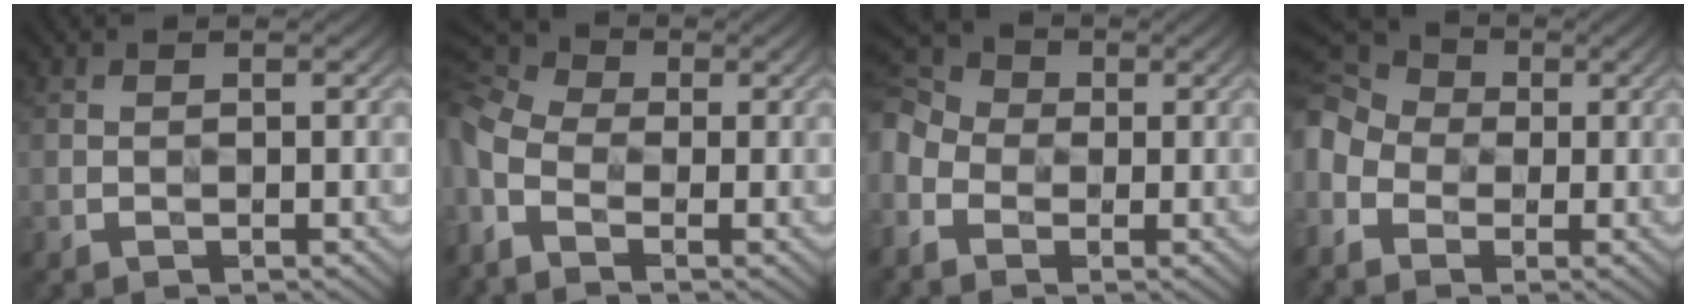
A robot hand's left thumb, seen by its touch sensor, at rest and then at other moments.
{"total": 9.7, "force": [-2.4, 6.0, 7.2], "torque": [-0.213, -0.011, -0.040]}
{"total": 7.9, "force": [-1.7, 6.3, 4.5], "torque": [-0.145, 0.001, -0.046]}
{"total": 10.0, "force": [-1.6, 8.0, 5.8], "torque": [-0.185, -0.003, -0.051]}